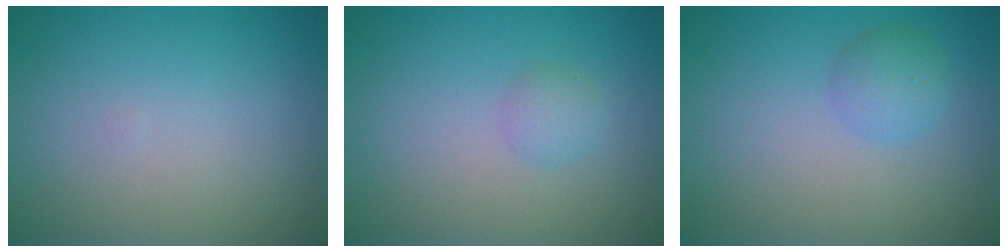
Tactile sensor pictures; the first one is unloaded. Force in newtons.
{"total": 1.3, "press": 1.3, "slide": 0.1}
{"total": 2.0, "press": 2.0, "slide": 0.1}